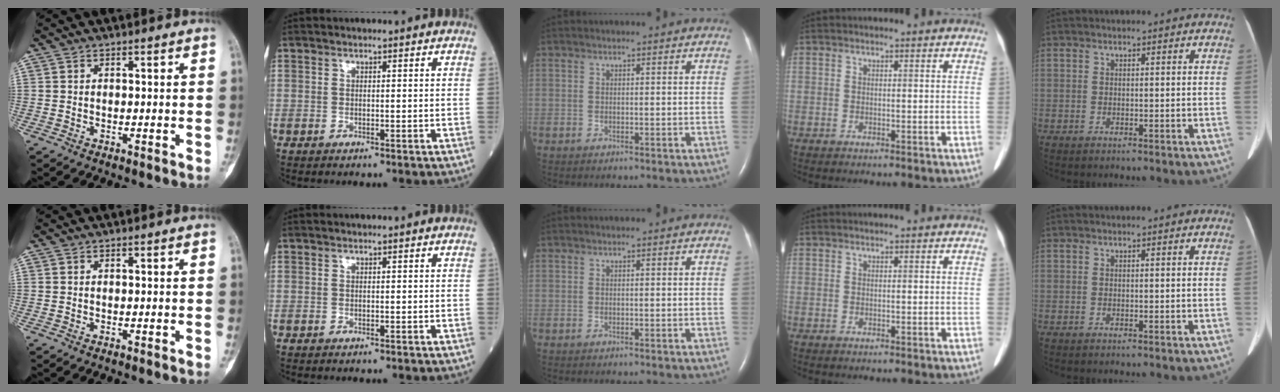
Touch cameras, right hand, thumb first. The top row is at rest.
{}